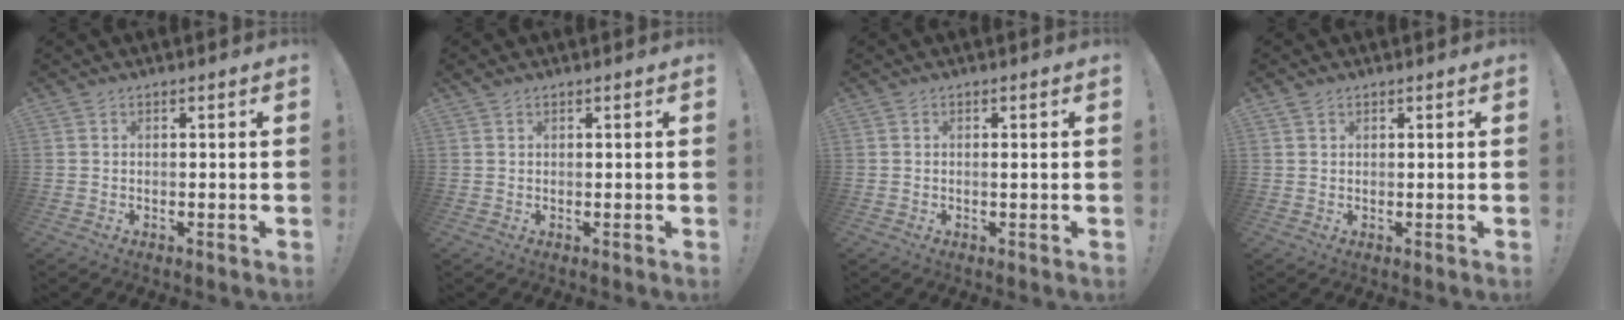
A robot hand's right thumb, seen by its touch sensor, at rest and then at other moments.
{"total": 0.7, "force": [0.6, 0.3, 0.3], "torque": [-0.005, -0.001, 0.011]}
{"total": 0.7, "force": [0.1, 0.0, 0.7], "torque": [-0.004, -0.005, -0.002]}
{"total": 1.1, "force": [0.9, 0.5, 0.4], "torque": [-0.006, -0.002, 0.017]}